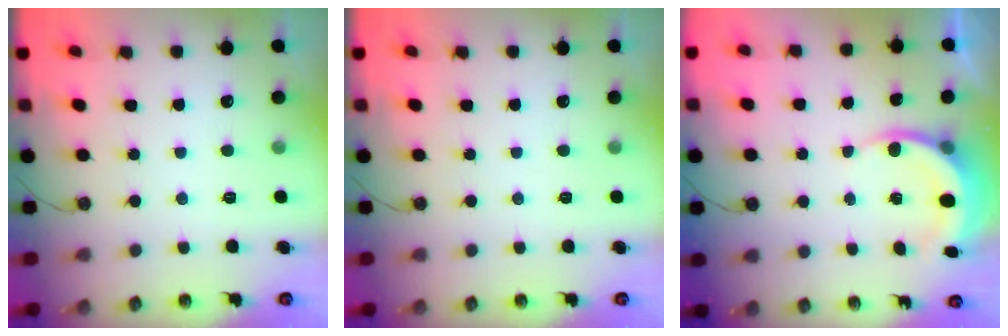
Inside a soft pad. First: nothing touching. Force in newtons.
{"total": 0.0}
{"total": 5.6, "press": 5.2, "slide": 1.8}